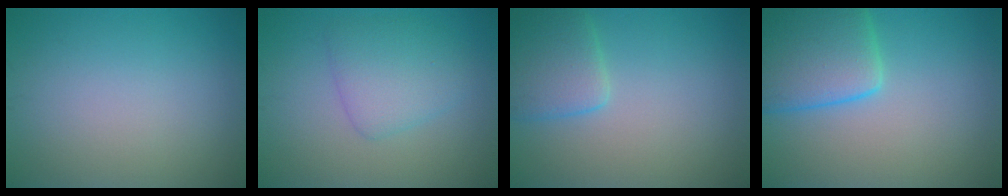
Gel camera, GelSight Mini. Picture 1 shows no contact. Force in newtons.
{"total": 3.6, "press": 3.6, "slide": 0.1}
{"total": 3.6, "press": 3.6, "slide": 0.2}
{"total": 6.9, "press": 6.9, "slide": 0.5}